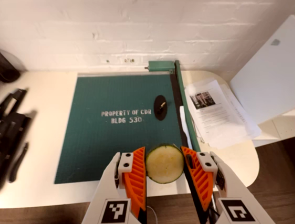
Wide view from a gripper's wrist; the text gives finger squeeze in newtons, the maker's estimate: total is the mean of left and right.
{"total": 9.4, "left": 9.3, "right": 9.4}